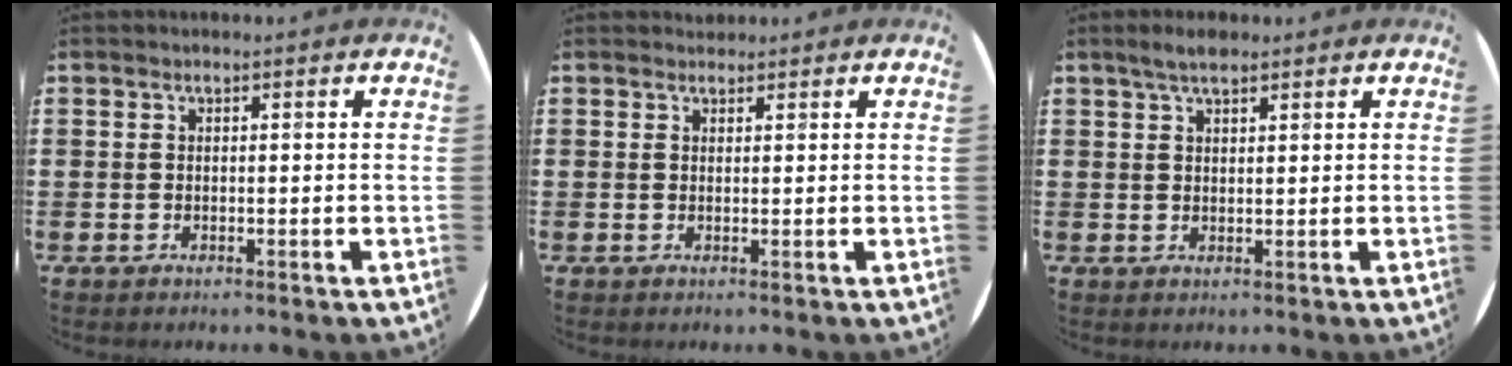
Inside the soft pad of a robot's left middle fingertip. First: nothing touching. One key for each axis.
{"total": 0.9, "fx": 0.9, "fy": 0.3, "fz": -0.1, "tx": 0.011, "ty": 0.000, "tz": 0.015}
{"total": 2.7, "fx": 2.2, "fy": 0.8, "fz": 1.3, "tx": -0.020, "ty": 0.004, "tz": 0.037}